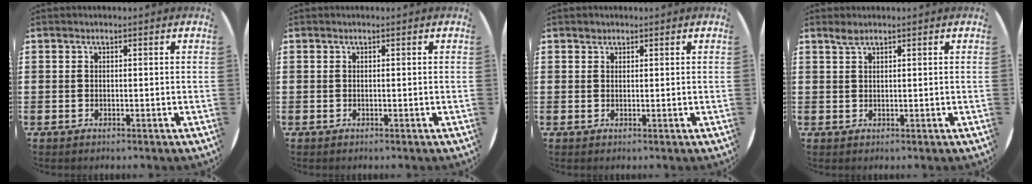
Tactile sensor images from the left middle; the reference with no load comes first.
{"total": 0.0}
{"total": 0.7, "force": [0.6, 0.3, -0.1], "torque": [0.001, 0.003, 0.012]}
{"total": 1.3, "force": [1.1, 0.1, 0.7], "torque": [-0.016, 0.002, 0.020]}